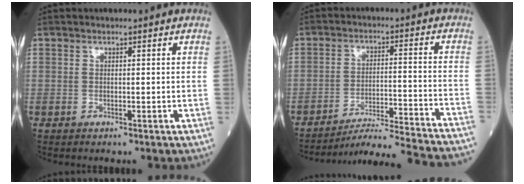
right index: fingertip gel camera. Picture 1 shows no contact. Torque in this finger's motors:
{"motor_torque": [-0.31, -0.50, 0.16, 0.07]}